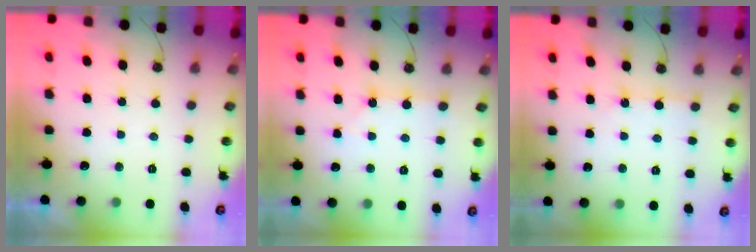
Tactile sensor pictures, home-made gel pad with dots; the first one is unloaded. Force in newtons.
{"total": 1.5, "press": 1.5, "slide": 0.3}
{"total": 4.0, "press": 4.0, "slide": 0.5}